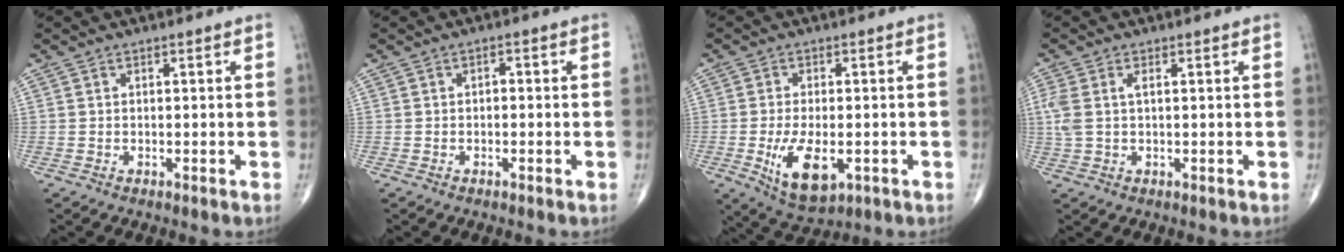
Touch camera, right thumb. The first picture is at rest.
{"total": 1.1, "force": [-0.2, 0.7, 0.8], "torque": [-0.006, 0.004, -0.007]}
{"total": 9.8, "force": [-2.6, 4.8, 8.1], "torque": [-0.141, -0.011, -0.032]}
{"total": 4.8, "force": [0.8, 2.4, 4.0], "torque": [-0.123, 0.017, 0.022]}